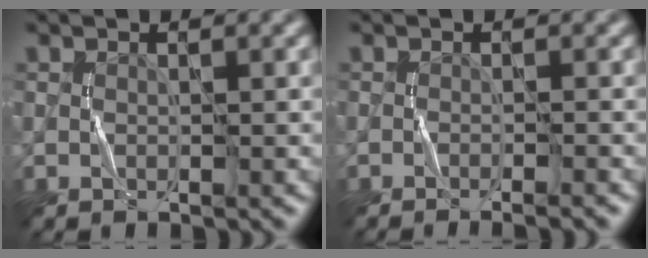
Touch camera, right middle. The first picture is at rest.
{"total": 2.6, "force": [-1.9, 0.5, 1.8], "torque": [-0.015, 0.008, -0.034]}